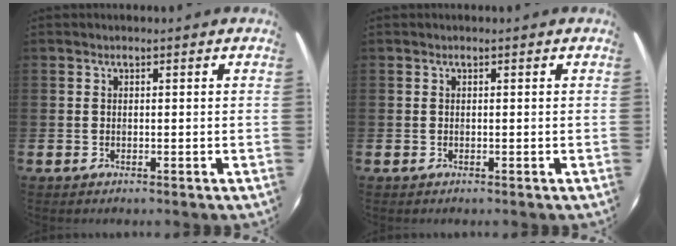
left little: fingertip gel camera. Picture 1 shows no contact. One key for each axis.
{"total": 0.0}